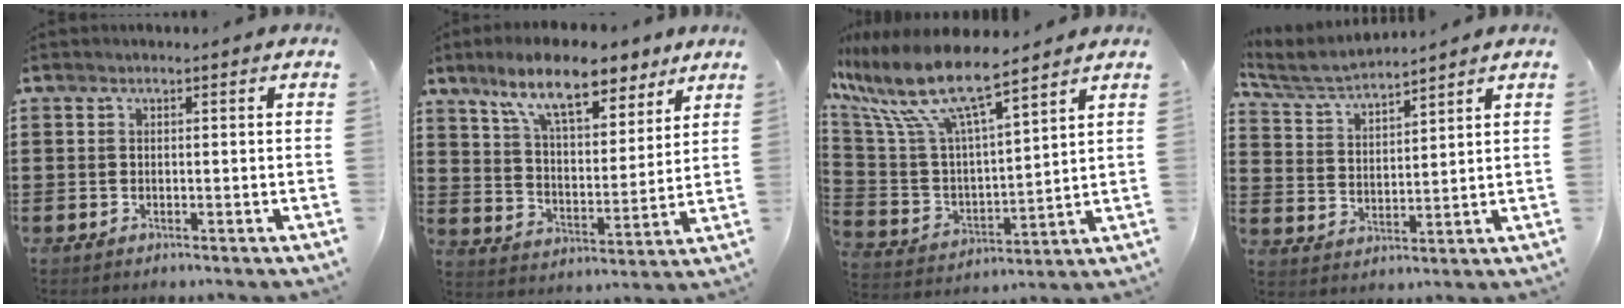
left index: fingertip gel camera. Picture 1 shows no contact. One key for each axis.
{"total": 11.7, "fx": 8.7, "fy": 3.6, "fz": 7.0, "tx": -0.144, "ty": -0.019, "tz": 0.154}
{"total": 11.0, "fx": 8.6, "fy": 2.0, "fz": 6.5, "tx": -0.176, "ty": -0.054, "tz": 0.145}
{"total": 4.7, "fx": 4.5, "fy": 0.4, "fz": 1.3, "tx": -0.046, "ty": -0.022, "tz": 0.076}